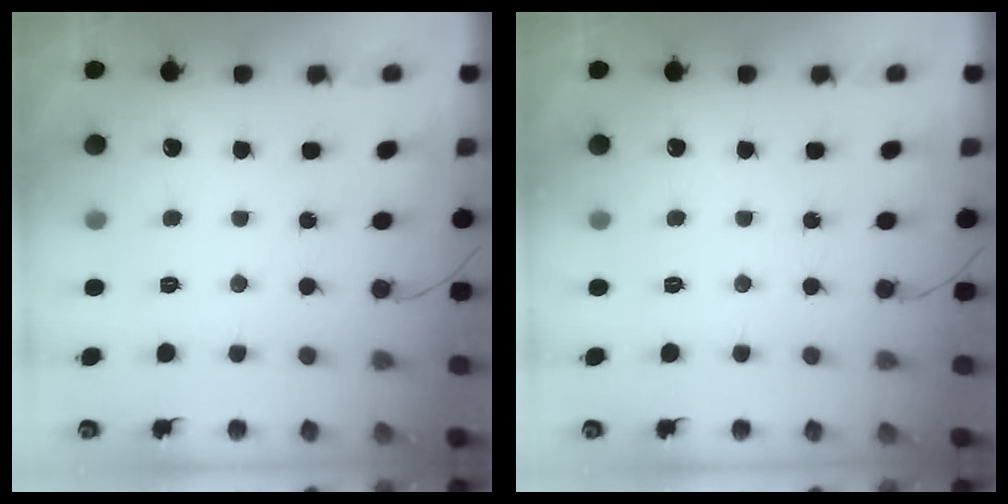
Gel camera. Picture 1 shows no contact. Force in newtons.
{"total": 0.0}